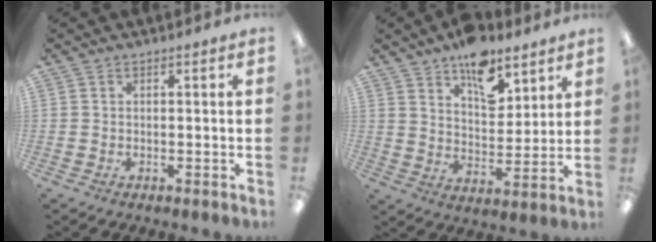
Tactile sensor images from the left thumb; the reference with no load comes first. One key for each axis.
{"total": 12.1, "fx": 8.5, "fy": 6.0, "fz": 6.2, "tx": -0.074, "ty": -0.051, "tz": 0.149}